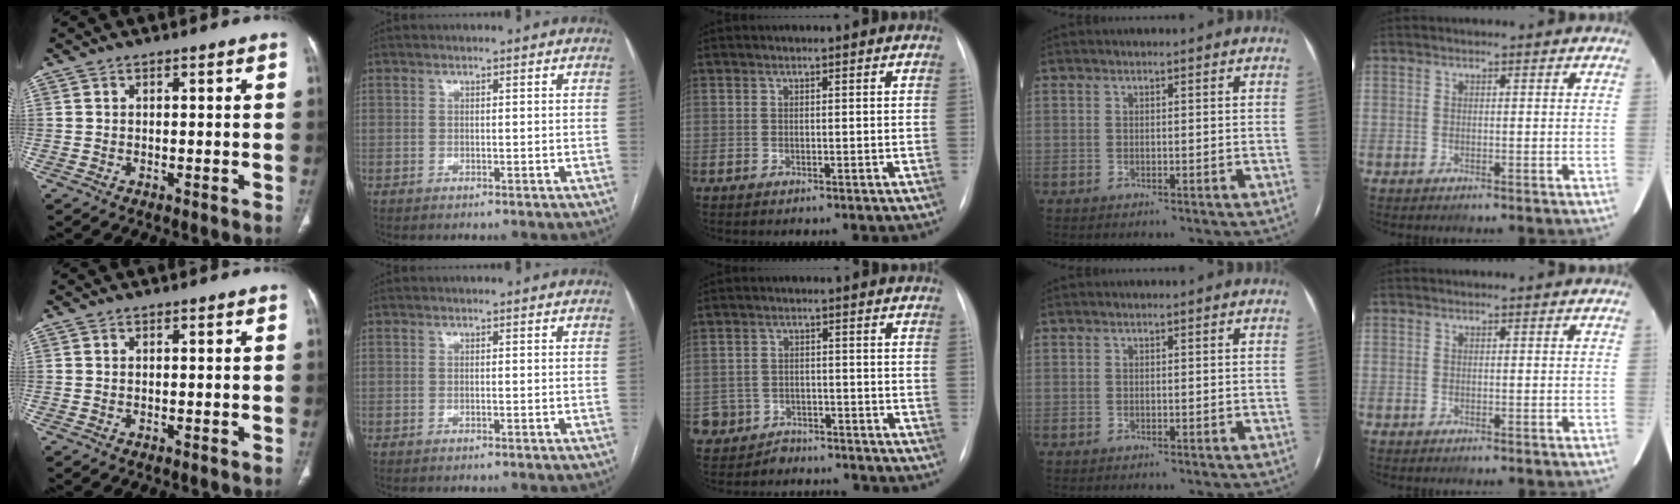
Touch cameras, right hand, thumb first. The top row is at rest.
{"middle": {"total": 8.6, "force": [-7.3, 4.5, 0.4], "torque": [-0.007, 0.018, -0.096]}}